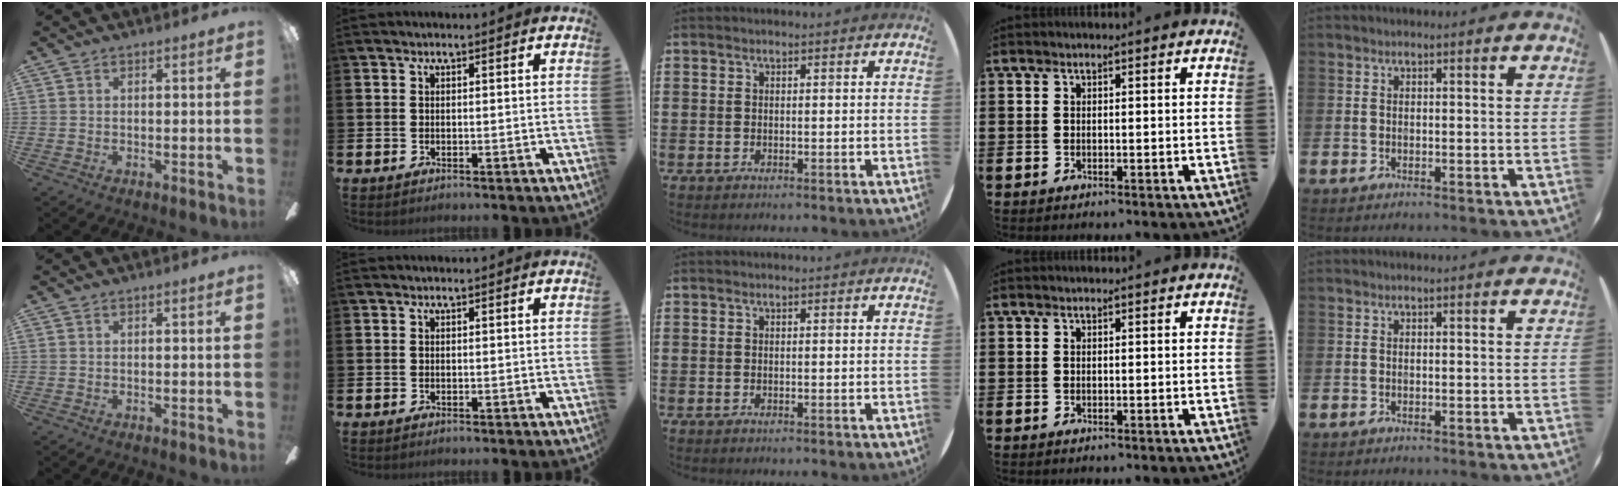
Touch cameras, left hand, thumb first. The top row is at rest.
{}